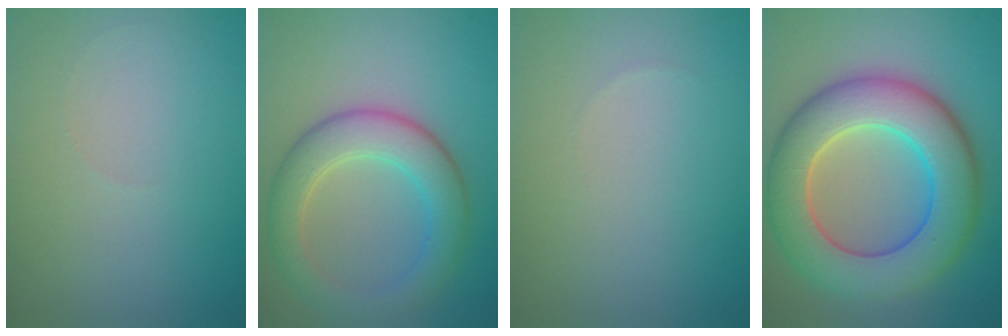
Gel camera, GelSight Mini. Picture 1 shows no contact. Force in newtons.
{"total": 5.7, "press": 5.7, "slide": 0.1}
{"total": 0.0}
{"total": 10.4, "press": 10.4, "slide": 0.3}